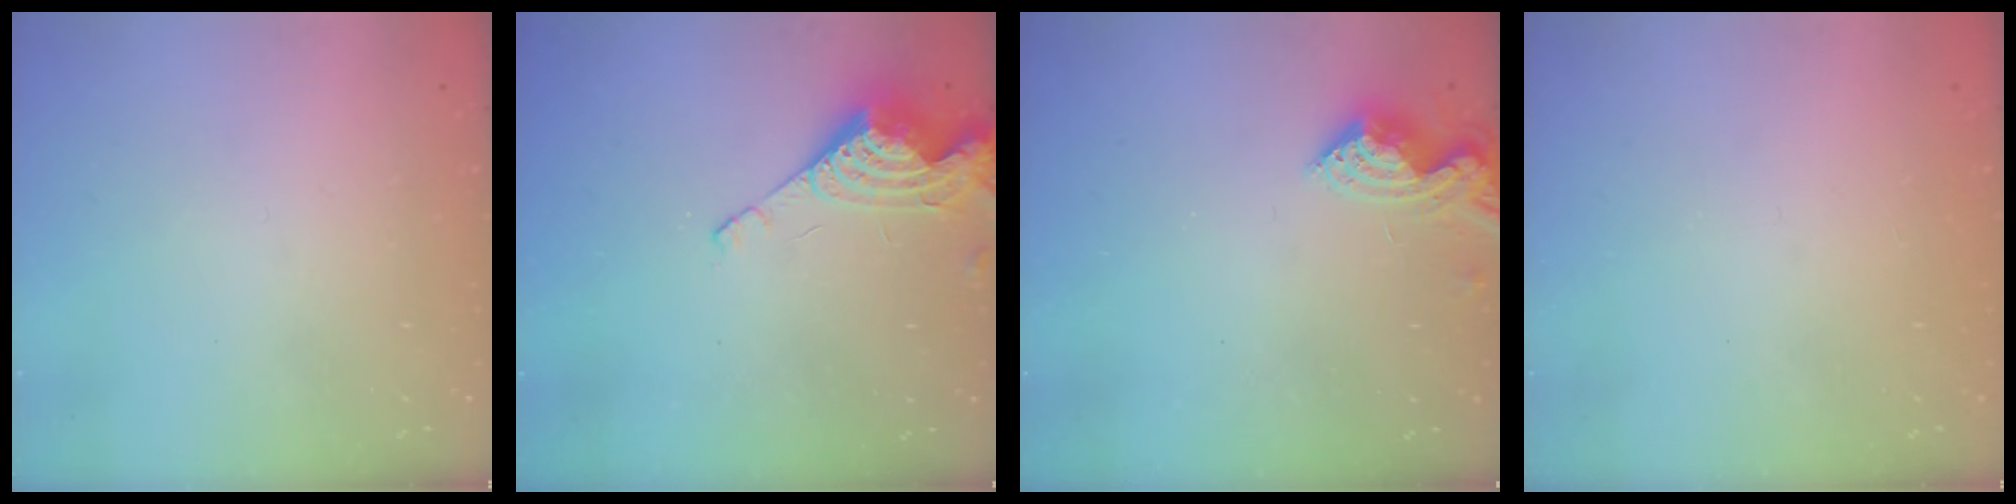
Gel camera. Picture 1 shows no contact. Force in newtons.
{"total": 9.0, "press": 9.0, "slide": 0.2}
{"total": 8.7, "press": 8.7, "slide": 0.3}
{"total": 1.5, "press": 1.2, "slide": 0.8}